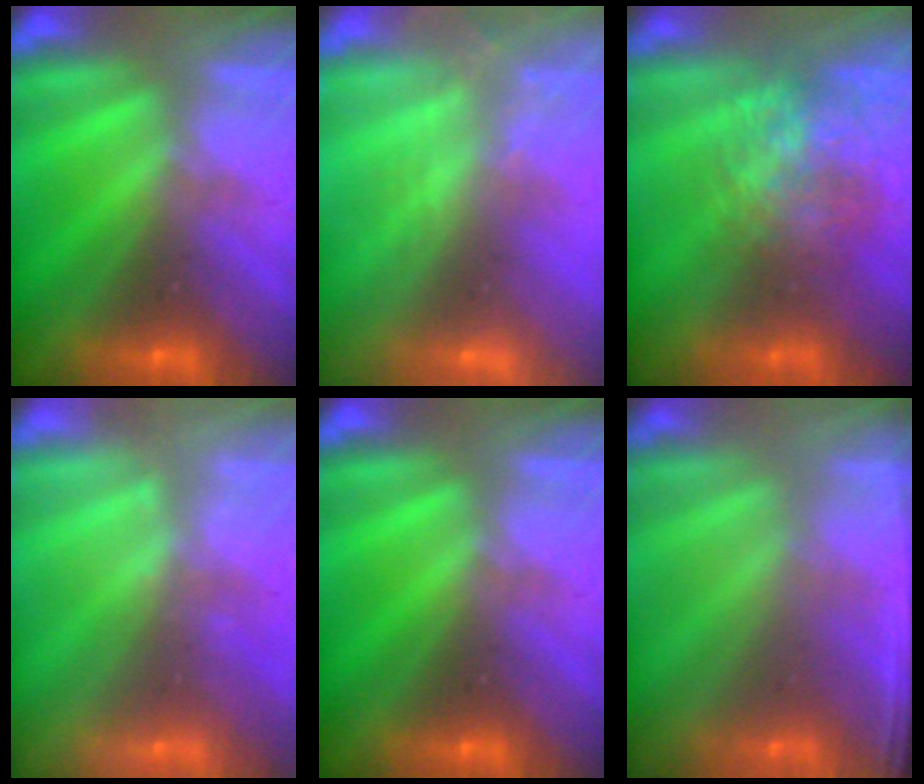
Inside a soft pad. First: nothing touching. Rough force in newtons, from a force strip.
{"total": 2.2}
{"total": 7.7}
{"total": 2.2}
{"total": 0.0}
{"total": 1.3}